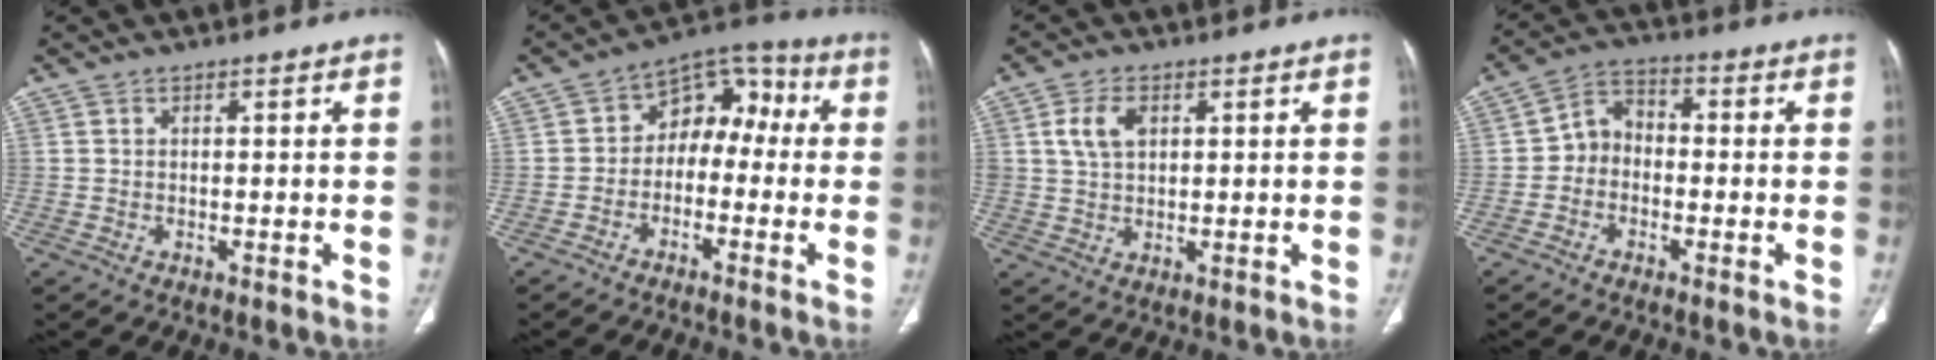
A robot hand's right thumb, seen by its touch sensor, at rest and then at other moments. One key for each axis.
{"total": 9.9, "fx": -1.3, "fy": 7.1, "fz": 6.7, "tx": -0.057, "ty": 0.049, "tz": -0.037}
{"total": 5.6, "fx": 1.8, "fy": 3.6, "fz": 3.9, "tx": -0.069, "ty": -0.001, "tz": 0.037}
{"total": 5.8, "fx": -1.3, "fy": 4.7, "fz": 3.0, "tx": -0.030, "ty": 0.027, "tz": -0.040}